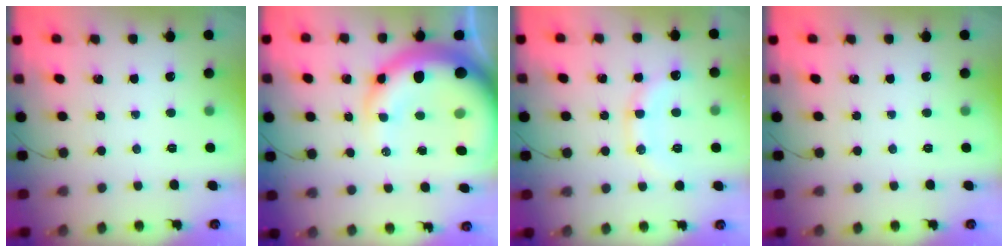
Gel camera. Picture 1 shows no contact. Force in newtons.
{"total": 21.5, "press": 20.9, "slide": 4.8}
{"total": 12.5, "press": 12.4, "slide": 1.0}
{"total": 0.0}